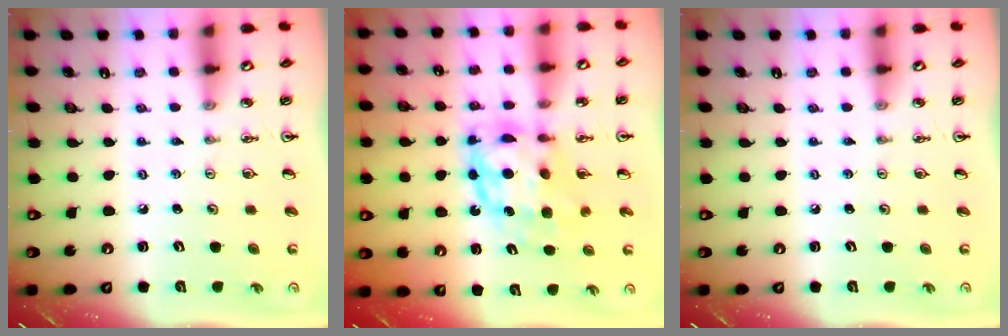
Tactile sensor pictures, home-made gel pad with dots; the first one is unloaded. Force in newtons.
{"total": 9.0, "press": 9.0, "slide": 1.0}
{"total": 0.0}